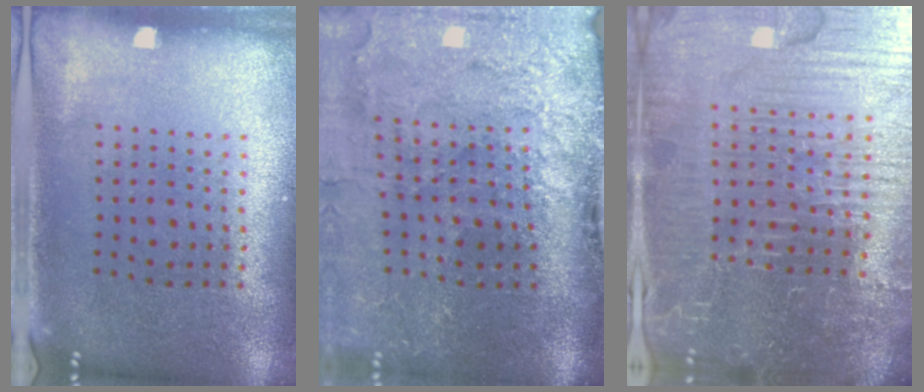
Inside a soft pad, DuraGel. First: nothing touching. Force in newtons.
{"total": 4.7, "press": 3.6, "slide": 3.0}
{"total": 6.7, "press": 6.0, "slide": 3.0}